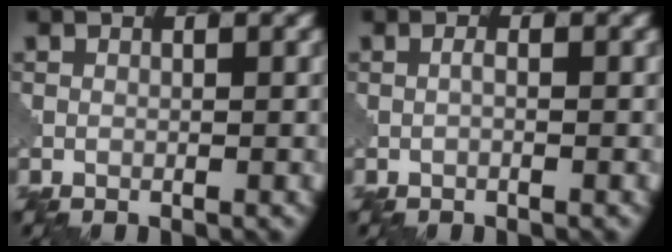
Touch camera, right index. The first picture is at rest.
{"total": 0.6, "force": [-0.3, 0.1, 0.5], "torque": [-0.012, -0.001, -0.004]}